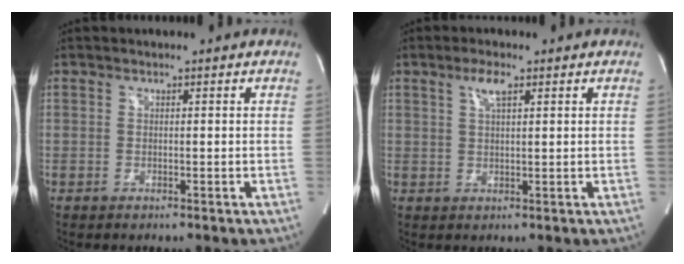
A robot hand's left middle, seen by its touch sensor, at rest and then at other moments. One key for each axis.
{"total": 2.9, "fx": 1.5, "fy": 0.5, "fz": 2.4, "tx": -0.048, "ty": 0.004, "tz": 0.029}